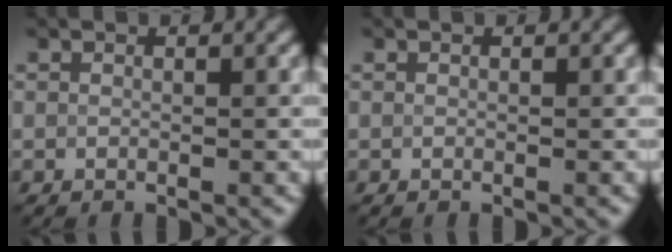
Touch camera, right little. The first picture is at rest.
{"total": 0.0}